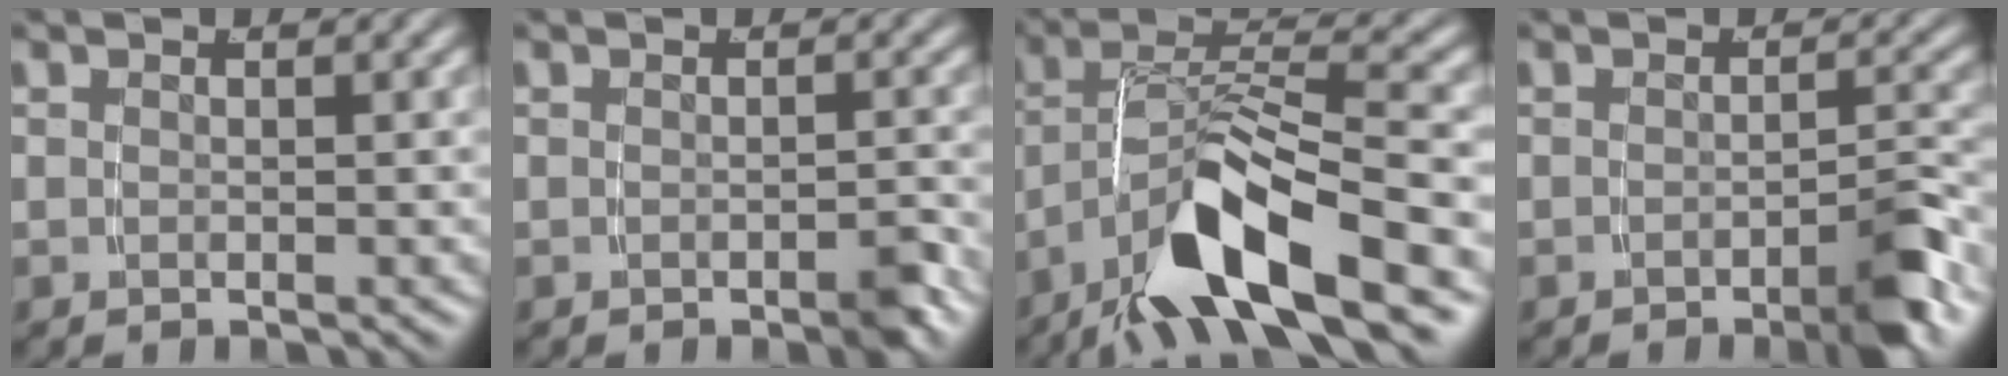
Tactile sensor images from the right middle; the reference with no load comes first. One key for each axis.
{"total": 1.4, "fx": -1.1, "fy": 0.2, "fz": 0.9, "tx": -0.015, "ty": -0.001, "tz": -0.021}
{"total": 7.9, "fx": -3.7, "fy": 2.4, "fz": 6.6, "tx": -0.106, "ty": -0.006, "tz": -0.060}
{"total": 3.2, "fx": -2.0, "fy": 0.2, "fz": 2.5, "tx": -0.026, "ty": 0.002, "tz": -0.039}